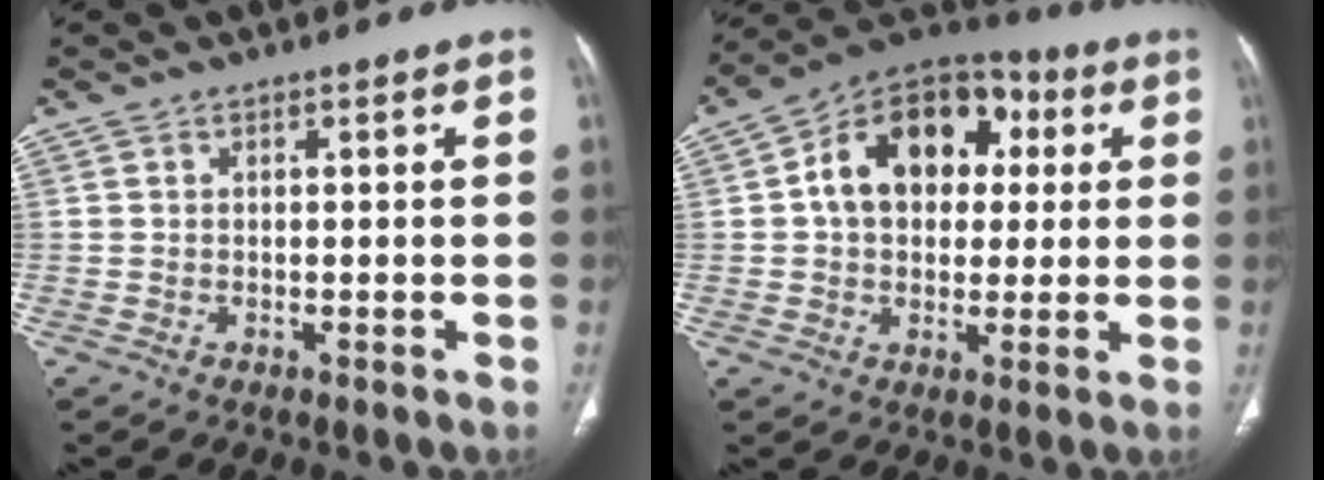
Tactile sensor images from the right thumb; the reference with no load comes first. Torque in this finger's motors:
{"motor_torque": [1.92, 2.46, 1.50, -0.07, 0.14]}